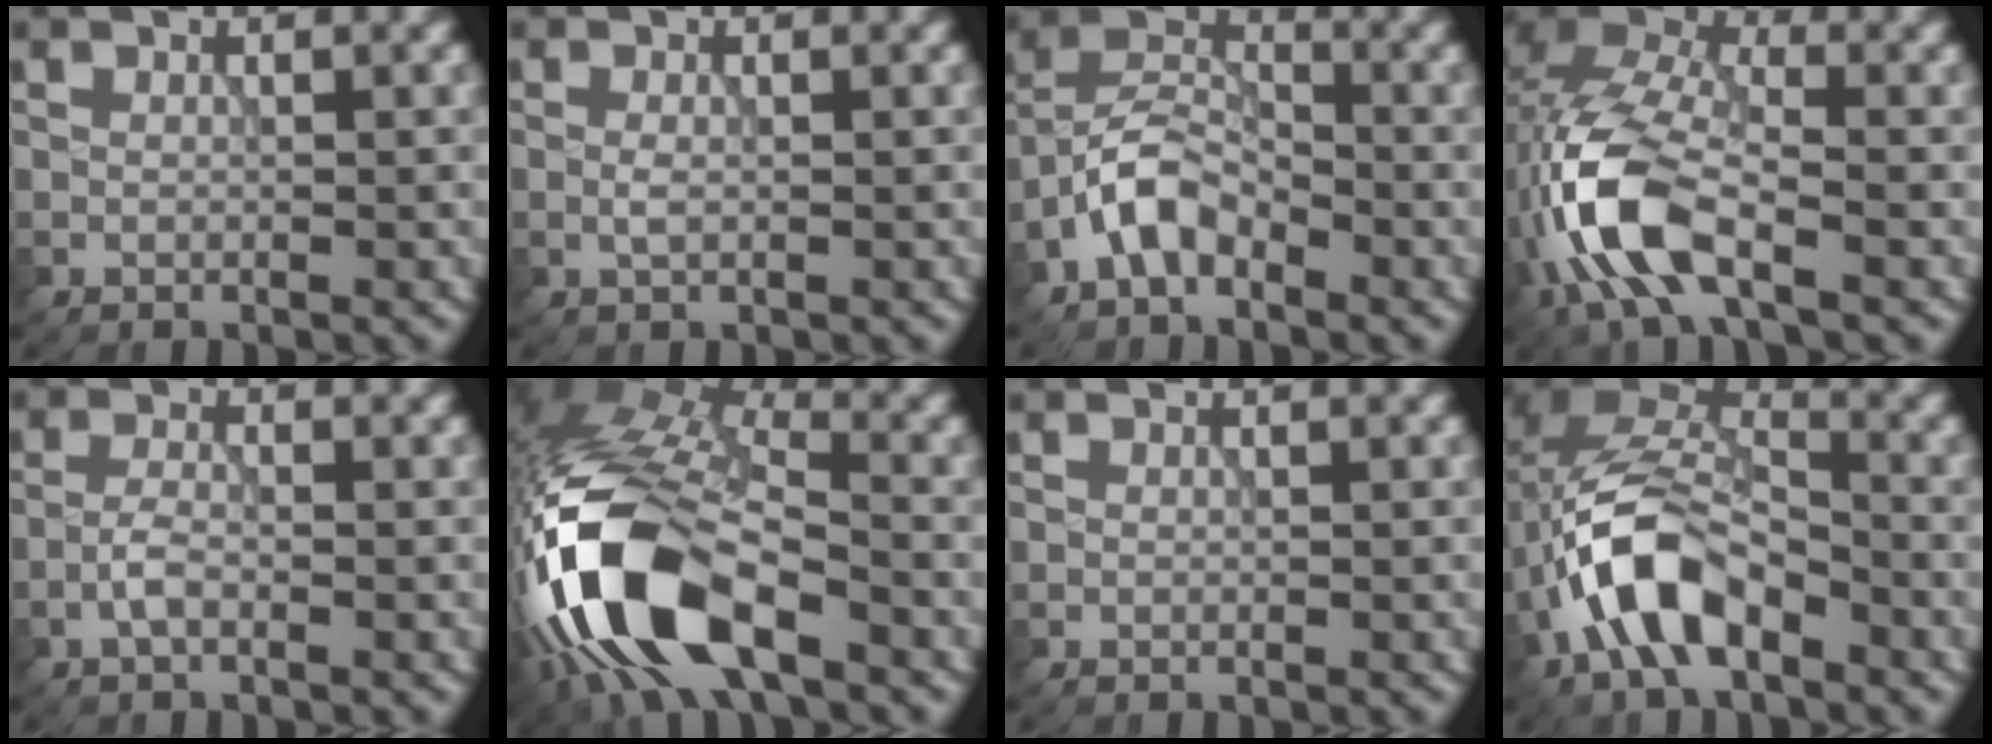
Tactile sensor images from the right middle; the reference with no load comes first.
{"total": 0.8, "force": [-0.1, 0.3, 0.8], "torque": [-0.018, 0.000, -0.005]}
{"total": 4.4, "force": [-2.7, 2.4, 2.6], "torque": [-0.045, 0.018, -0.062]}
{"total": 9.0, "force": [-3.2, 4.2, 7.3], "torque": [-0.166, 0.010, -0.074]}
{"total": 1.5, "force": [-0.8, 0.5, 1.2], "torque": [-0.026, 0.005, -0.022]}
{"total": 14.4, "force": [-5.7, 7.1, 11.1], "torque": [-0.221, -0.009, -0.110]}
{"total": 0.0}
{"total": 8.6, "force": [-3.2, 4.9, 6.3], "torque": [-0.115, 0.016, -0.069]}